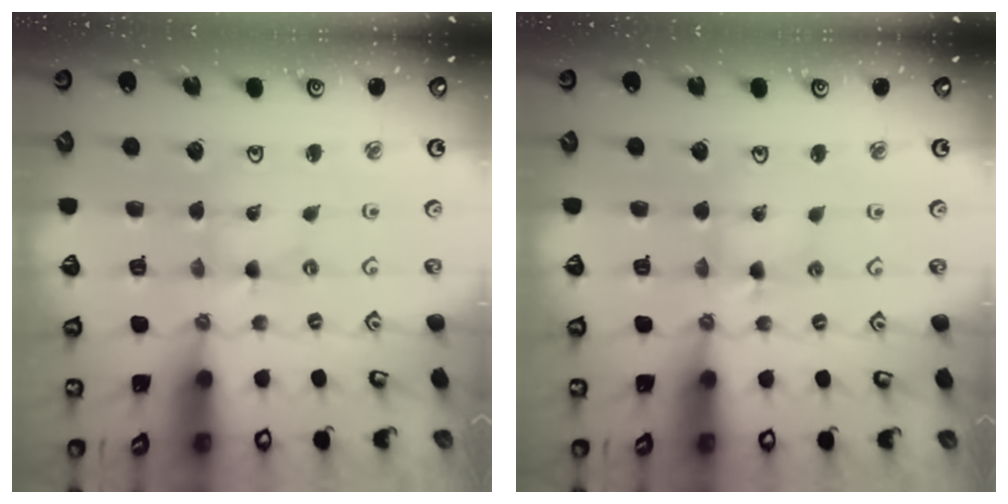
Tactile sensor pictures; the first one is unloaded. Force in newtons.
{"total": 3.8, "press": 3.8, "slide": 0.4}